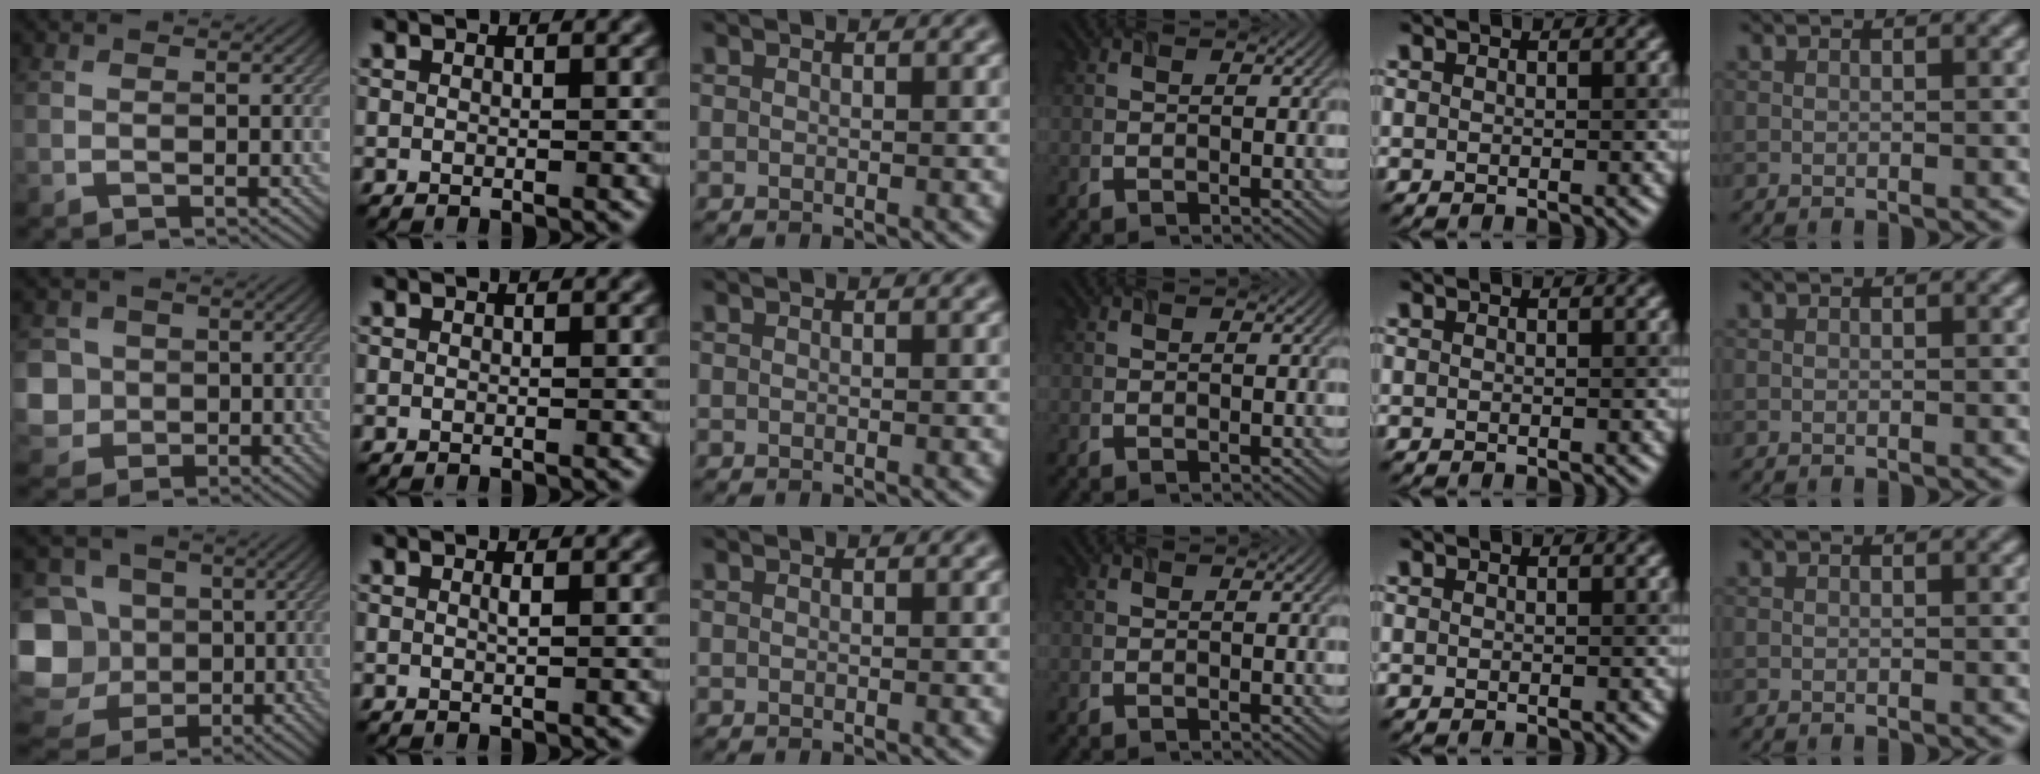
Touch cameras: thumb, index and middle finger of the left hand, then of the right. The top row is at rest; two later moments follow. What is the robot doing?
{"motion": "close", "object": "airpods case & airpods"}